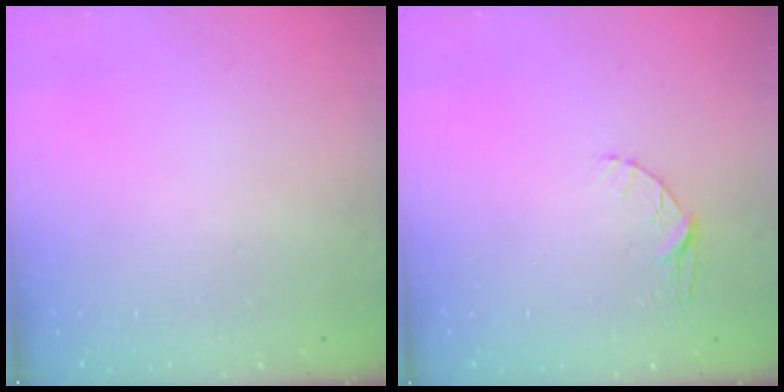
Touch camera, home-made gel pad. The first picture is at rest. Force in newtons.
{"total": 3.4, "press": 3.3, "slide": 0.5}